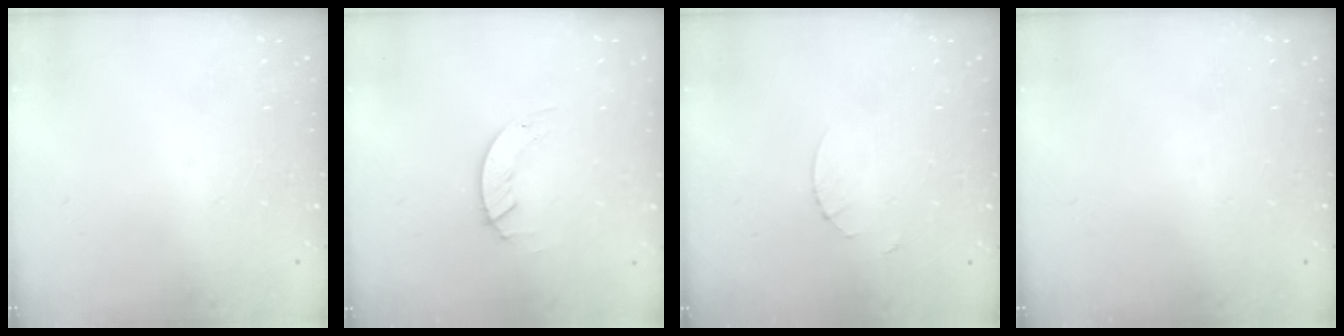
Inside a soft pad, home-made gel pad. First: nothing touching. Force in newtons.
{"total": 1.3, "press": 1.3, "slide": 0.2}
{"total": 2.7, "press": 2.7, "slide": 0.3}
{"total": 0.0}